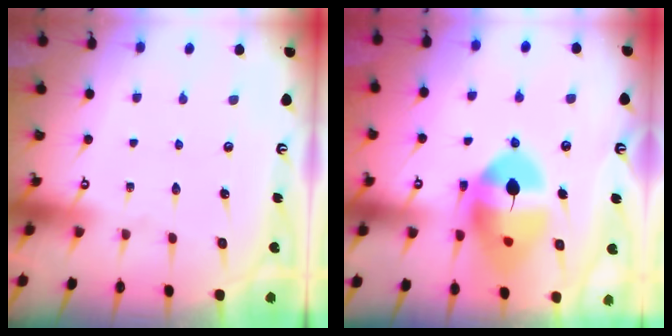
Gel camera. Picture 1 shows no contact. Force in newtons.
{"total": 14.7, "press": 14.6, "slide": 2.1}